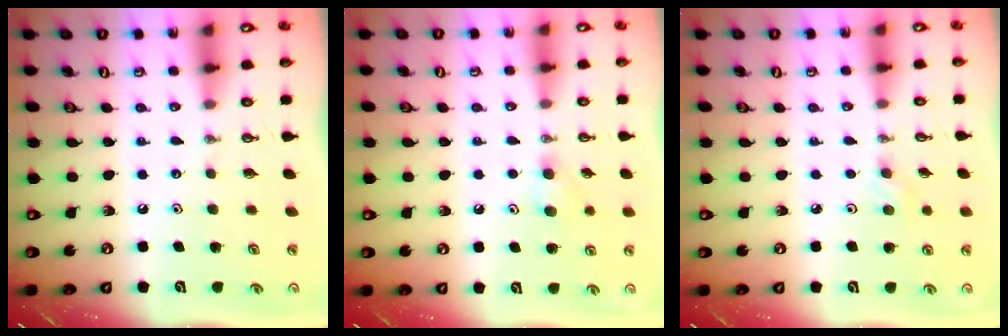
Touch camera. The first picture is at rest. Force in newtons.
{"total": 5.2, "press": 5.0, "slide": 1.2}
{"total": 2.2, "press": 2.1, "slide": 0.7}